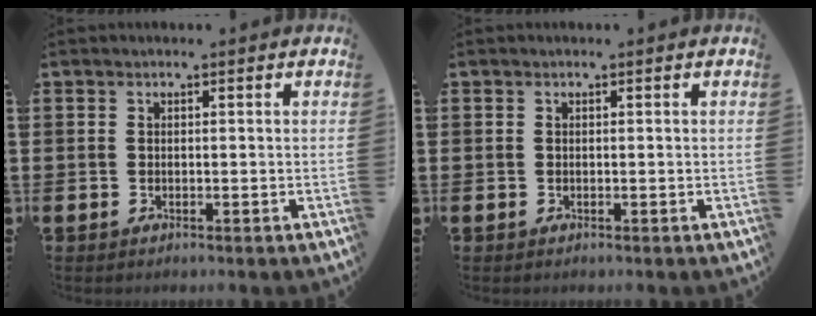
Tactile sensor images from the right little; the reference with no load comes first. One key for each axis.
{"total": 0.0}